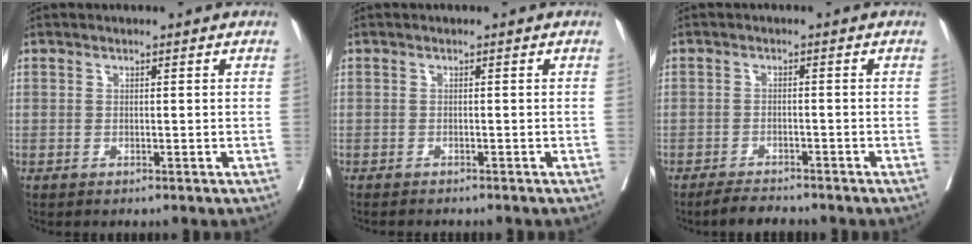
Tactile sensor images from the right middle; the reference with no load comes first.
{"total": 3.9, "force": [-3.5, 0.7, 1.6], "torque": [-0.019, -0.004, -0.042]}
{"total": 3.5, "force": [-3.3, 0.6, 1.0], "torque": [-0.021, -0.010, -0.056]}